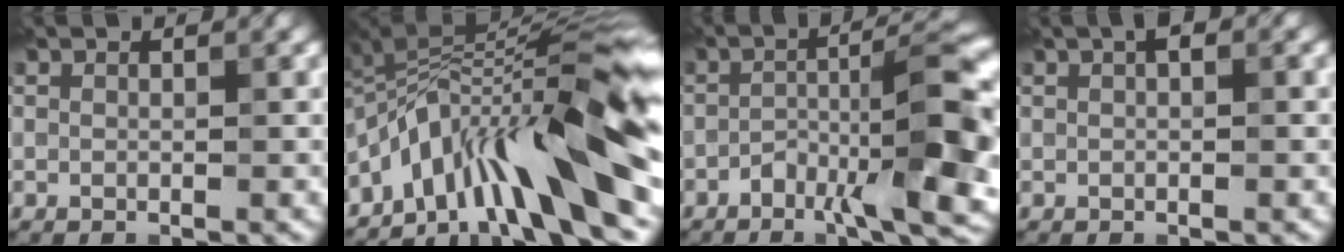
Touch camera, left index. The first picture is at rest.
{"total": 13.7, "force": [-5.3, 2.9, 12.3], "torque": [-0.198, 0.029, -0.078]}
{"total": 9.7, "force": [-4.0, 2.3, 8.5], "torque": [-0.126, 0.019, -0.067]}
{"total": 1.2, "force": [0.4, 0.3, 1.1], "torque": [-0.017, 0.005, 0.007]}